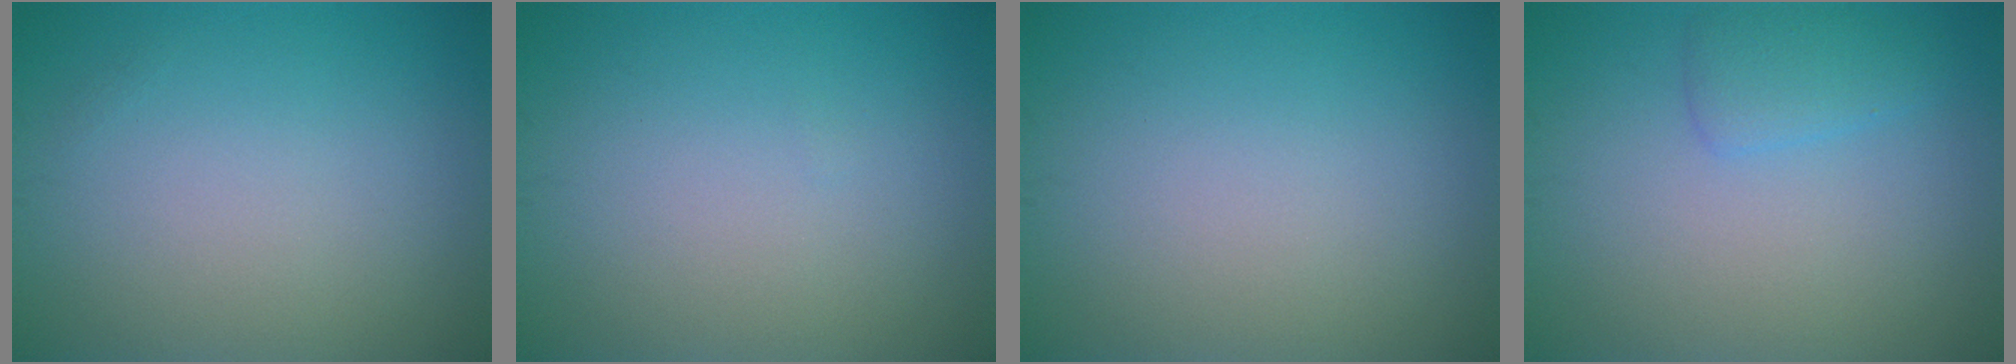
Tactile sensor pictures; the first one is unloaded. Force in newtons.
{"total": 0.0}
{"total": 0.0}
{"total": 1.9, "press": 1.9, "slide": 0.2}